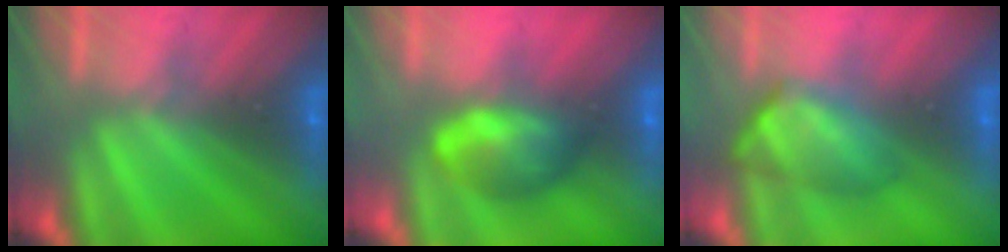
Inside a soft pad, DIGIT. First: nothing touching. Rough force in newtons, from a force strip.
{"total": 7.5}
{"total": 4.4}